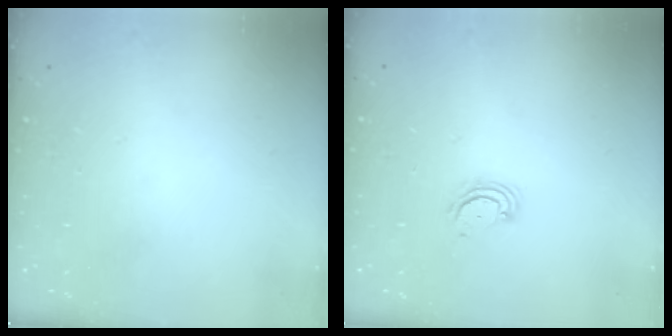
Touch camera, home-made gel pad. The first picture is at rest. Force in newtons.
{"total": 3.6, "press": 3.6, "slide": 0.4}